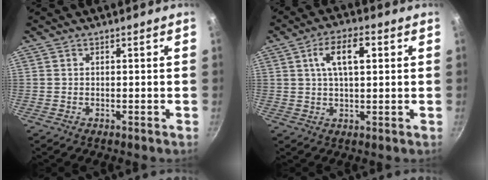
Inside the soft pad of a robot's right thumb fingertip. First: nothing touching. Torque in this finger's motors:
{"motor_torque": [-0.03, 2.13, 0.42, -0.46, 0.13]}